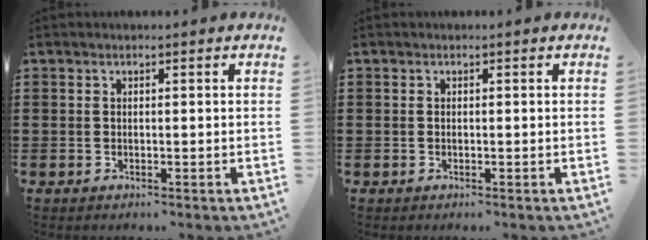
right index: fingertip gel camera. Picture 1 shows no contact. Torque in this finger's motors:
{"motor_torque": [0.00, 2.14, 0.00, 0.00]}